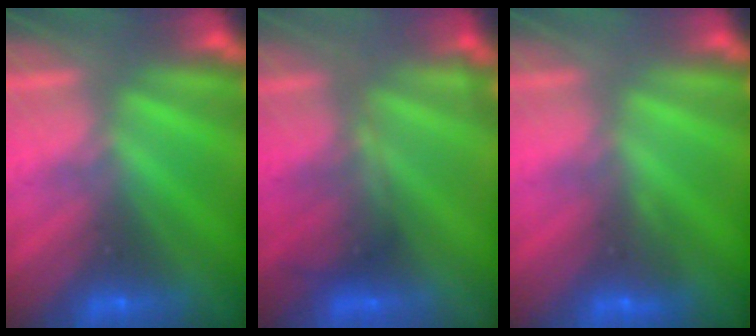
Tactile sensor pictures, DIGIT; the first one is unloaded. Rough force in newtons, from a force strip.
{"total": 4.8}
{"total": 2.9}